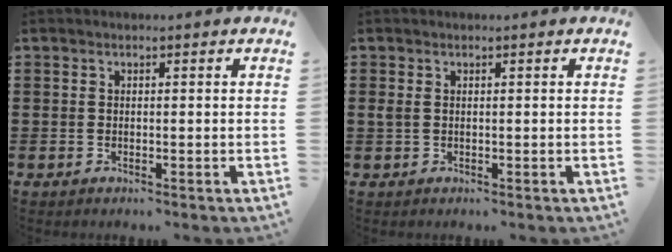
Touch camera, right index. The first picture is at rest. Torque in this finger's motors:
{"motor_torque": [0.17, 0.13, 0.02, 0.04]}